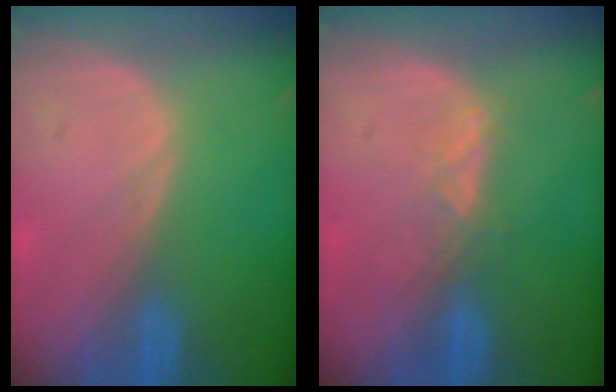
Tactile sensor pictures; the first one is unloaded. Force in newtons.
{"total": 2.0, "press": 1.9, "slide": 0.7}